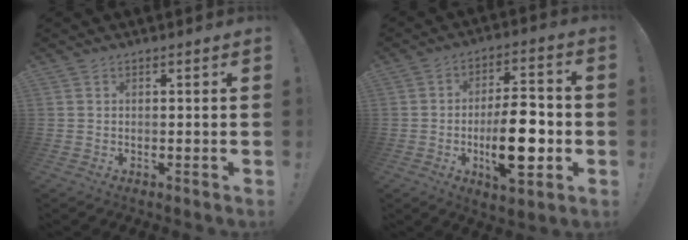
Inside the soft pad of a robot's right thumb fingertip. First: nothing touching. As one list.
[{"total": 16.1, "force": [-3.5, 6.6, 14.2], "torque": [-0.229, 0.007, -0.055]}]